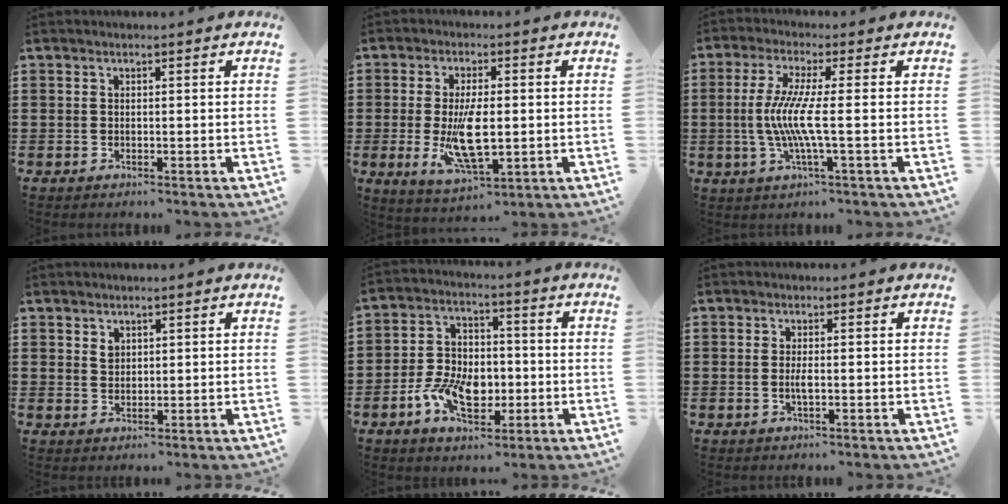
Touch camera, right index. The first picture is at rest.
{"total": 9.4, "force": [-0.9, 3.8, 8.6], "torque": [-0.173, -0.014, -0.018]}
{"total": 7.3, "force": [-1.0, -0.1, 7.3], "torque": [-0.159, -0.019, -0.030]}
{"total": 1.6, "force": [1.1, 1.1, 0.5], "torque": [-0.012, 0.004, 0.020]}
{"total": 9.2, "force": [-2.7, 6.0, 6.4], "torque": [-0.137, 0.006, -0.051]}
{"total": 2.0, "force": [-0.4, 0.6, 1.9], "torque": [-0.043, -0.002, -0.009]}